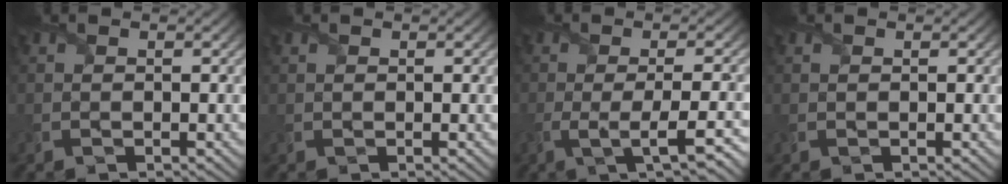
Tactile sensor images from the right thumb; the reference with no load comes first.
{"total": 0.0}
{"total": 5.9, "force": [-2.2, 1.0, 5.4], "torque": [-0.083, 0.001, -0.041]}
{"total": 0.0}